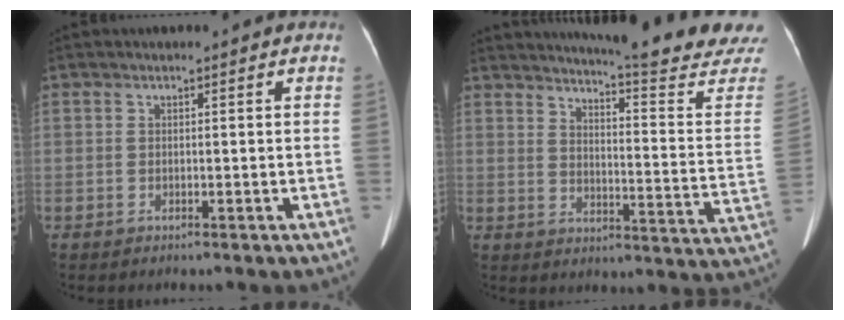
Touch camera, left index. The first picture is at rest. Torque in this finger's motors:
{"motor_torque": [0.00, -2.14, 0.65, 0.13]}